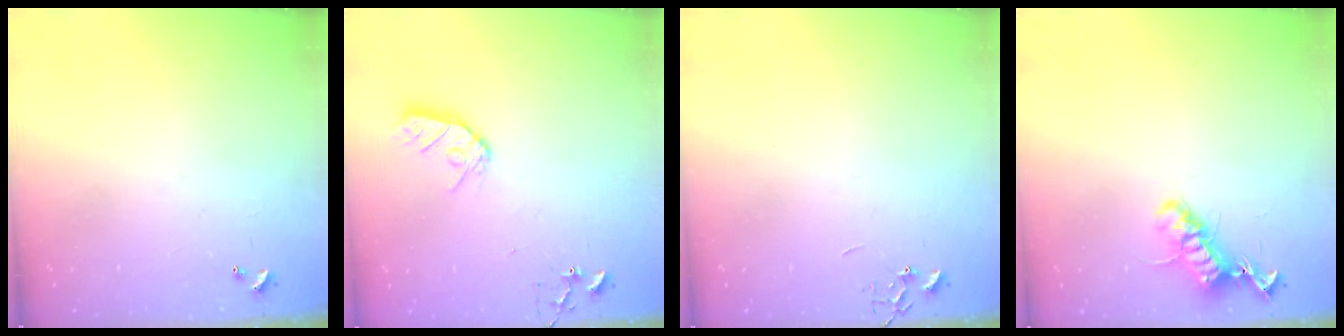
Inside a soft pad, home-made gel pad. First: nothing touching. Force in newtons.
{"total": 9.1, "press": 9.1, "slide": 0.9}
{"total": 0.0}
{"total": 13.3, "press": 13.3, "slide": 0.9}